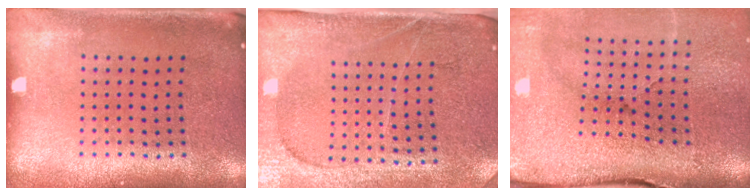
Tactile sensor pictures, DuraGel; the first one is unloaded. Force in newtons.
{"total": 4.0, "press": 3.6, "slide": 1.7}
{"total": 5.1, "press": 4.0, "slide": 3.2}